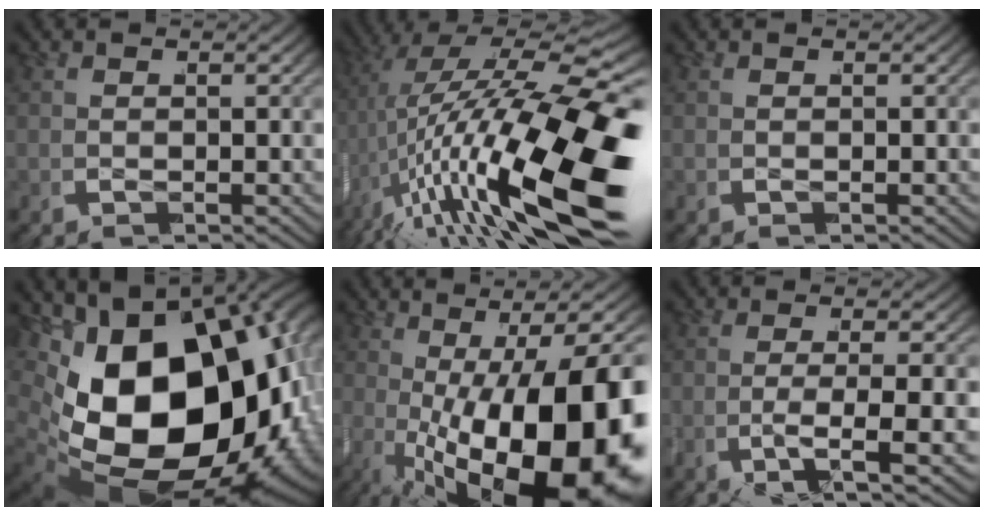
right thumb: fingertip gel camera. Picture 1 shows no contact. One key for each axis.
{"total": 16.6, "fx": -2.2, "fy": 7.5, "fz": 14.6, "tx": -0.280, "ty": -0.035, "tz": -0.016}
{"total": 0.0}
{"total": 31.3, "fx": -3.4, "fy": 20.1, "fz": 23.7, "tx": -0.407, "ty": -0.065, "tz": -0.016}
{"total": 21.6, "fx": -4.1, "fy": 12.0, "fz": 17.5, "tx": -0.288, "ty": -0.049, "tz": -0.023}
{"total": 5.7, "fx": -1.4, "fy": 1.7, "fz": 5.3, "tx": -0.110, "ty": -0.007, "tz": -0.024}